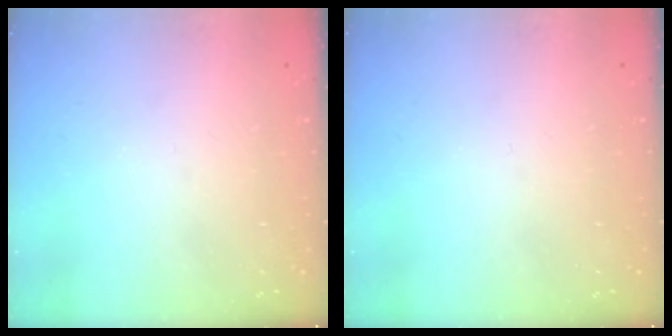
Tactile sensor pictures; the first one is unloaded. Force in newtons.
{"total": 0.0}